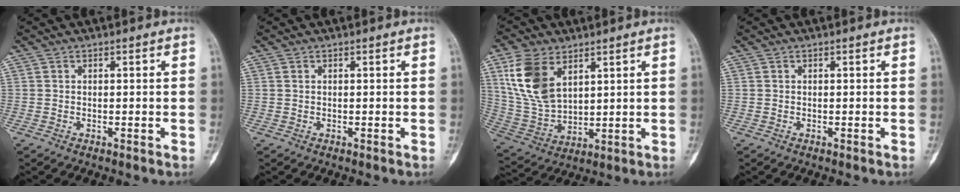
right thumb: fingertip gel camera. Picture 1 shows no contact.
{"total": 0.0}
{"total": 13.3, "force": [6.0, 7.8, 9.1], "torque": [-0.177, -0.021, 0.133]}
{"total": 0.0}